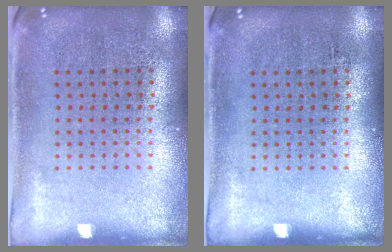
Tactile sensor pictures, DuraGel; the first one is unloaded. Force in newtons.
{"total": 0.0}